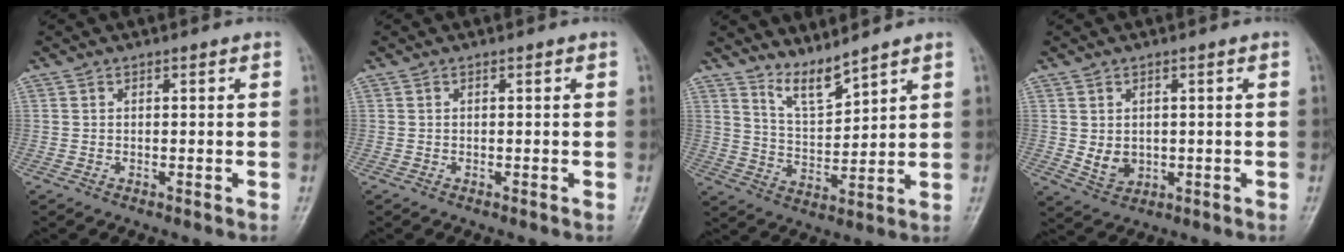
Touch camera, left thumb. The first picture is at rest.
{"total": 0.0}
{"total": 5.9, "force": [5.4, 0.7, 2.3], "torque": [-0.041, -0.056, 0.117]}
{"total": 4.0, "force": [0.2, 3.2, 2.3], "torque": [-0.027, -0.008, 0.017]}